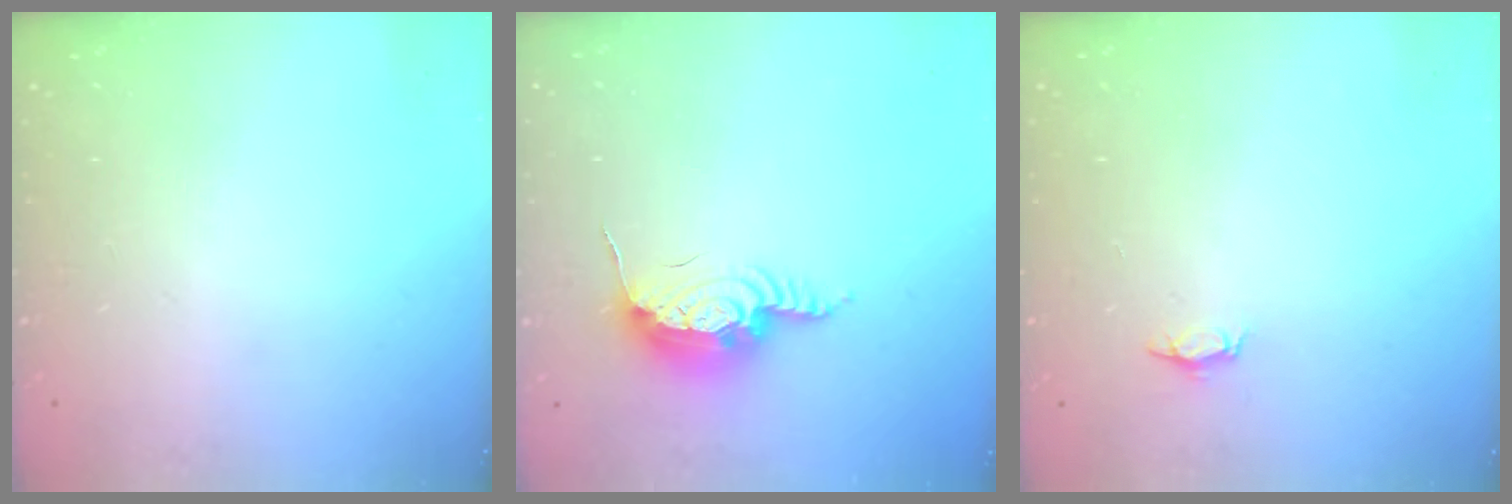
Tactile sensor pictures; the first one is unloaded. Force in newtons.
{"total": 12.4, "press": 12.4, "slide": 0.8}
{"total": 2.8, "press": 2.8, "slide": 0.3}